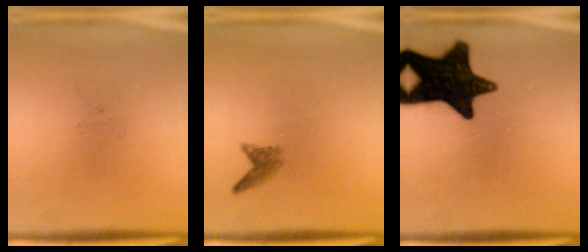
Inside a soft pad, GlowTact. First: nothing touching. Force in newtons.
{"total": 1.5}
{"total": 16.7}